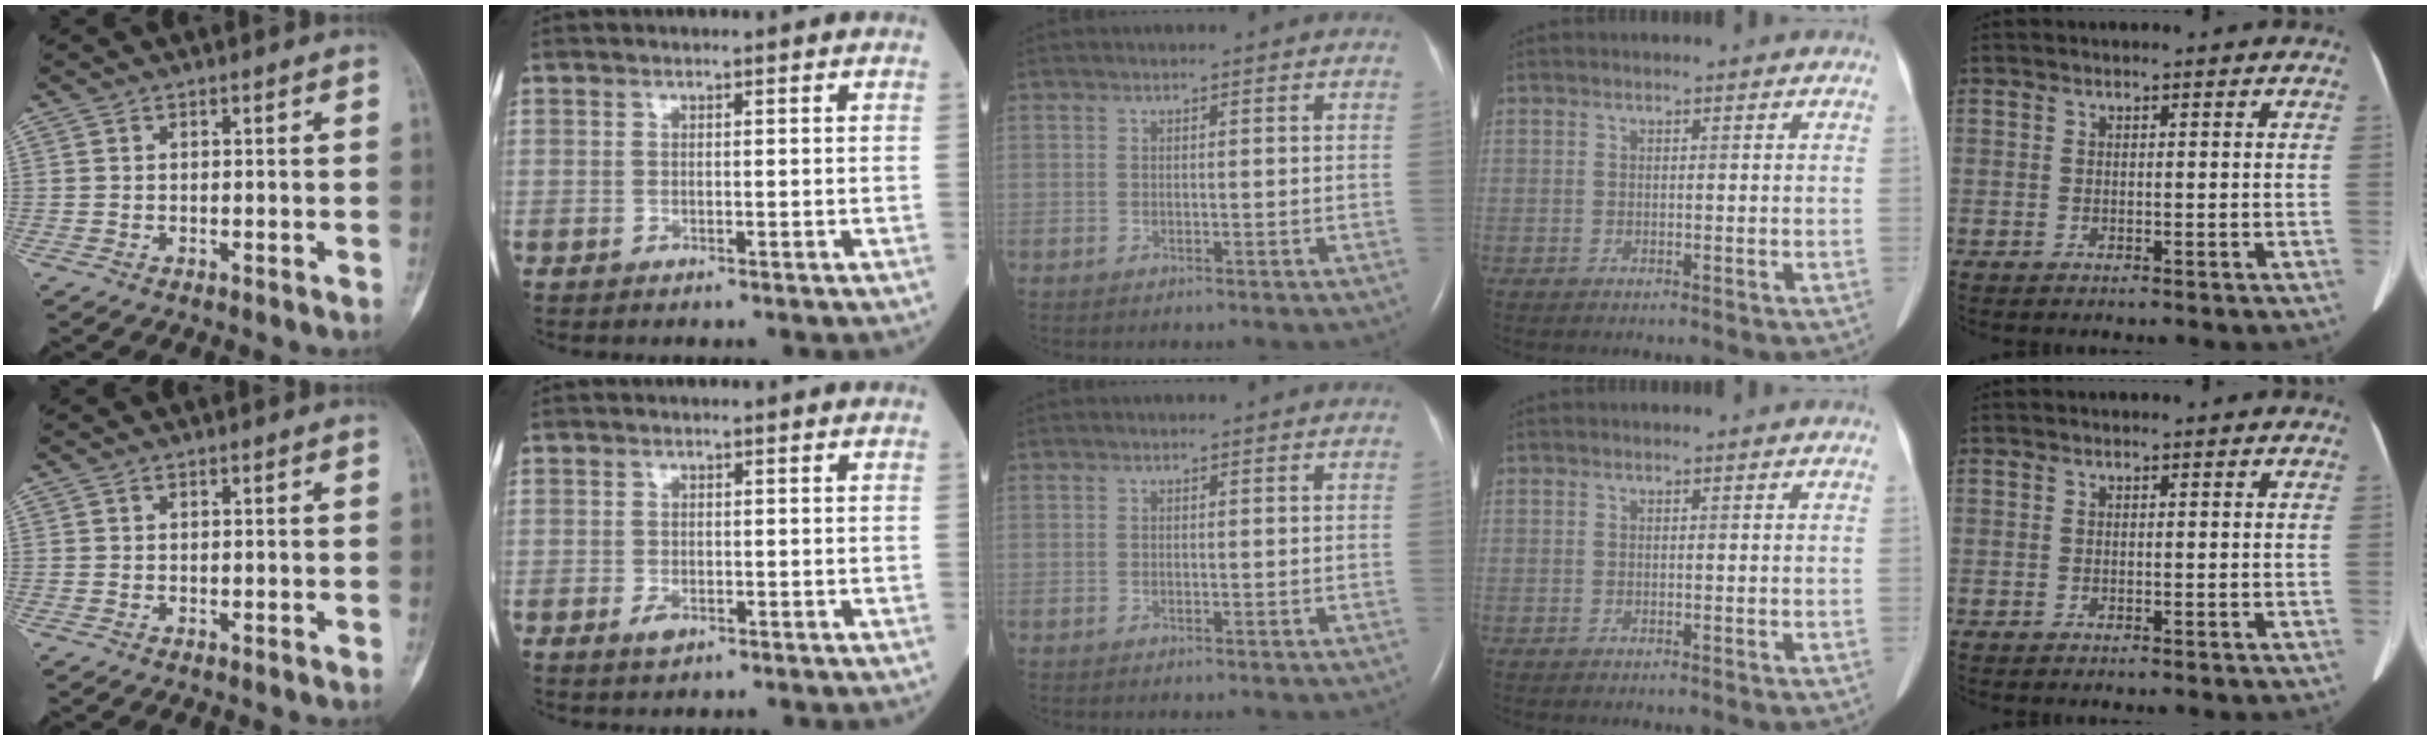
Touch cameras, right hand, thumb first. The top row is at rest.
{"index": {"total": 1.6, "force": [-0.8, 0.7, 1.2], "torque": [-0.025, -0.002, -0.010]}}